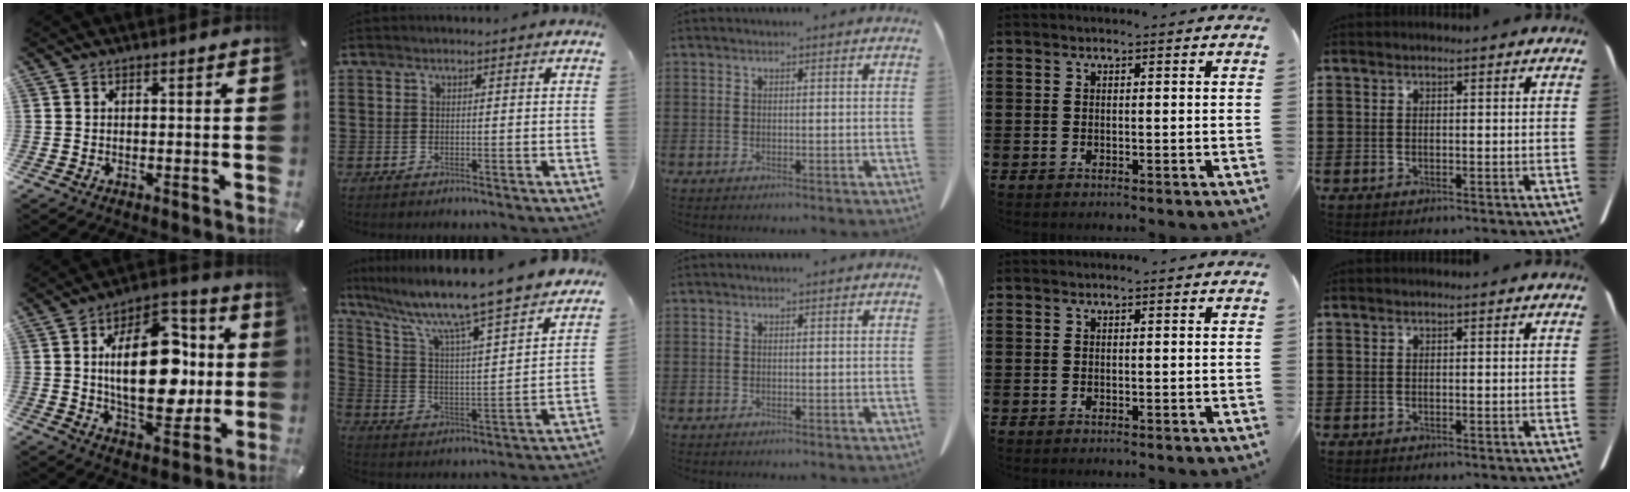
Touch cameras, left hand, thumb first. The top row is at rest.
{"thumb": {"total": 23.1, "force": [1.8, 13.1, 19.0], "torque": [-0.307, -0.005, 0.027]}, "index": {"total": 9.9, "force": [8.5, -0.5, 5.1], "torque": [-0.134, -0.069, 0.134]}}